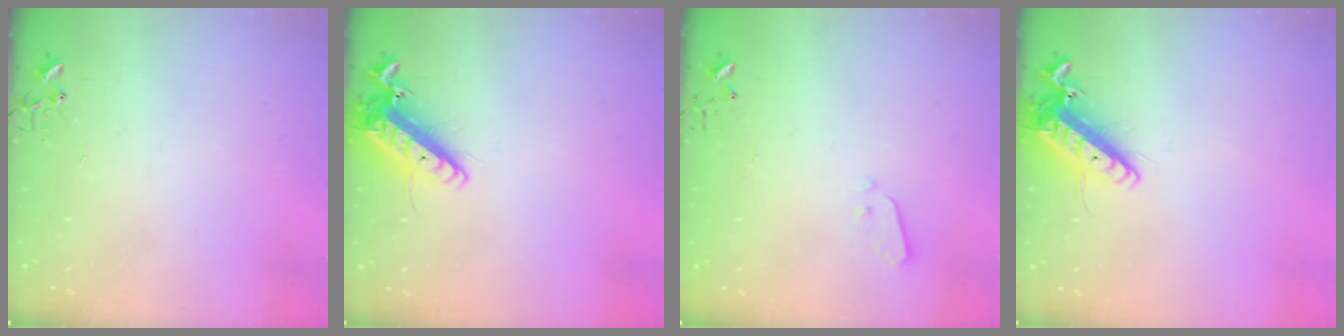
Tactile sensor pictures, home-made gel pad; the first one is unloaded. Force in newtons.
{"total": 14.1, "press": 13.9, "slide": 2.6}
{"total": 3.0, "press": 3.0, "slide": 0.3}
{"total": 14.1, "press": 13.9, "slide": 2.6}